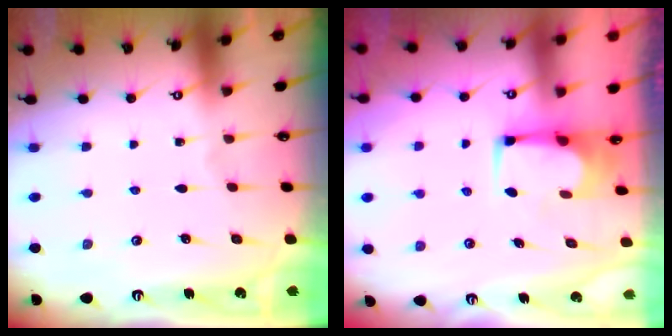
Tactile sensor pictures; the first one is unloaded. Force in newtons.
{"total": 2.2, "press": 2.2, "slide": 0.2}